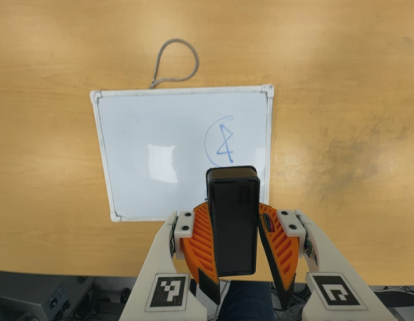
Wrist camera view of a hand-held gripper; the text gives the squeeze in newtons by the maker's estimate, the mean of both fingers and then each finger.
{"total": 7.5, "left": 8.3, "right": 6.7}